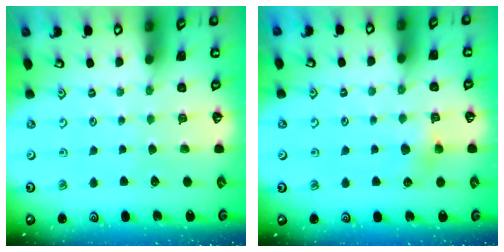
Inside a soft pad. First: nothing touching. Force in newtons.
{"total": 6.2, "press": 6.2, "slide": 0.6}